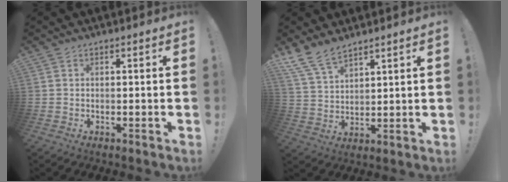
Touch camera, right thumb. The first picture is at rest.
{"total": 8.9, "force": [7.4, 3.4, 3.6], "torque": [-0.081, -0.040, 0.146]}